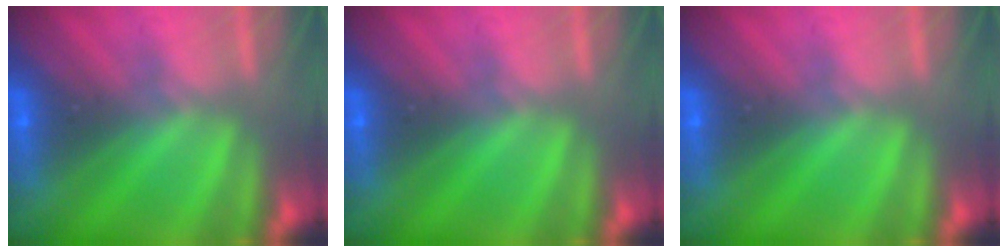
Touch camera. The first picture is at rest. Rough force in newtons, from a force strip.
{"total": 0.0}
{"total": 0.0}